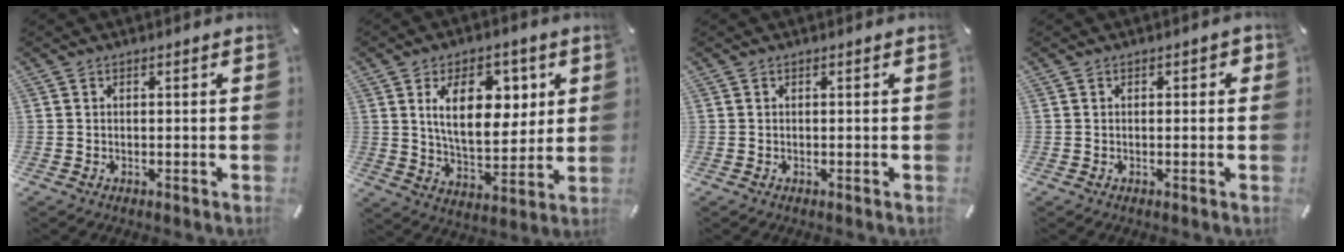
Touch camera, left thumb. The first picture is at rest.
{"total": 15.1, "force": [5.3, 8.6, 11.2], "torque": [-0.181, 0.002, 0.089]}
{"total": 0.0}
{"total": 0.8, "force": [-0.1, 0.5, 0.5], "torque": [-0.009, 0.003, -0.004]}